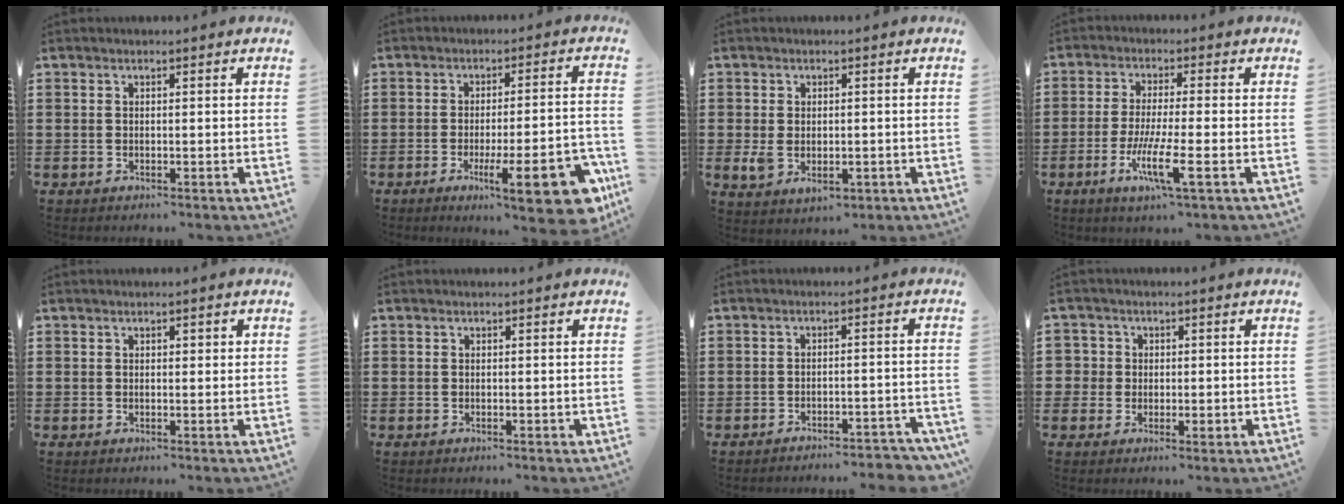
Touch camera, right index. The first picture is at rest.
{"total": 13.3, "force": [-6.1, 2.6, 11.6], "torque": [-0.164, -0.002, -0.093]}
{"total": 2.9, "force": [-0.4, 1.8, 2.3], "torque": [-0.061, -0.005, -0.011]}
{"total": 7.6, "force": [-2.9, 0.7, 7.0], "torque": [-0.141, -0.016, -0.055]}
{"total": 0.6, "force": [0.3, 0.4, 0.4], "torque": [-0.009, 0.004, 0.004]}
{"total": 0.0}
{"total": 3.0, "force": [-2.9, 0.1, 0.5], "torque": [-0.014, 0.000, -0.061]}
{"total": 2.8, "force": [0.3, 2.8, 0.3], "torque": [-0.020, 0.009, 0.004]}